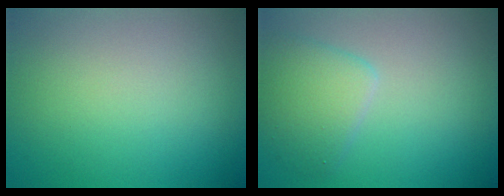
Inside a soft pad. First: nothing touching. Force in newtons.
{"total": 3.4, "press": 3.4, "slide": 0.2}